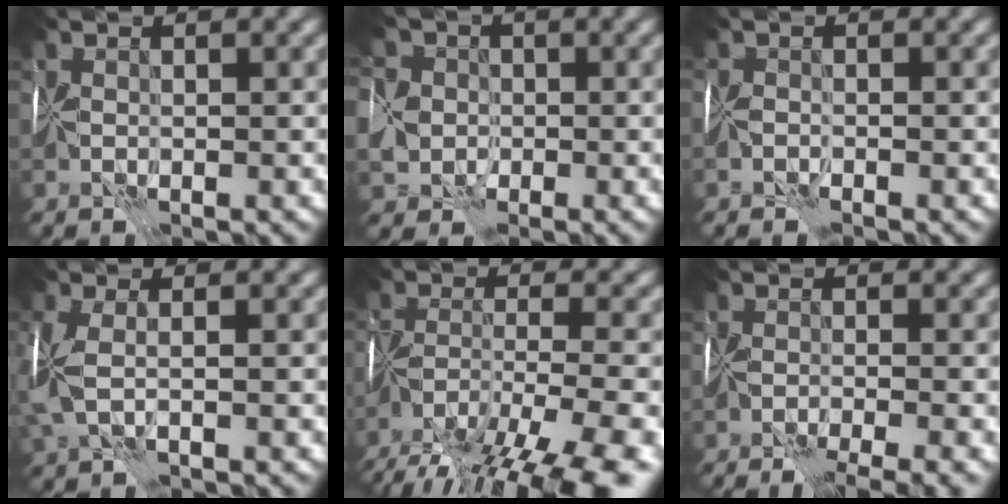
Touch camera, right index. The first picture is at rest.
{"total": 7.9, "force": [-2.4, 6.9, 2.9], "torque": [-0.059, 0.000, -0.075]}
{"total": 1.3, "force": [-1.2, 0.3, 0.5], "torque": [-0.004, 0.000, -0.025]}
{"total": 3.0, "force": [-0.2, 1.5, 2.6], "torque": [-0.071, 0.003, -0.005]}
{"total": 15.0, "force": [-11.7, 4.5, 8.3], "torque": [-0.152, -0.036, -0.158]}
{"total": 6.2, "force": [-4.8, 1.5, 3.8], "torque": [-0.044, -0.015, -0.057]}